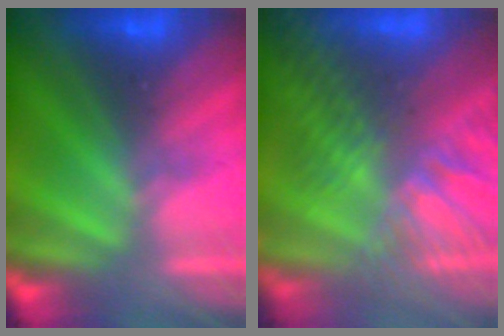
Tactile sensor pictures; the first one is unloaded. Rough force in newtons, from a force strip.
{"total": 7.4}